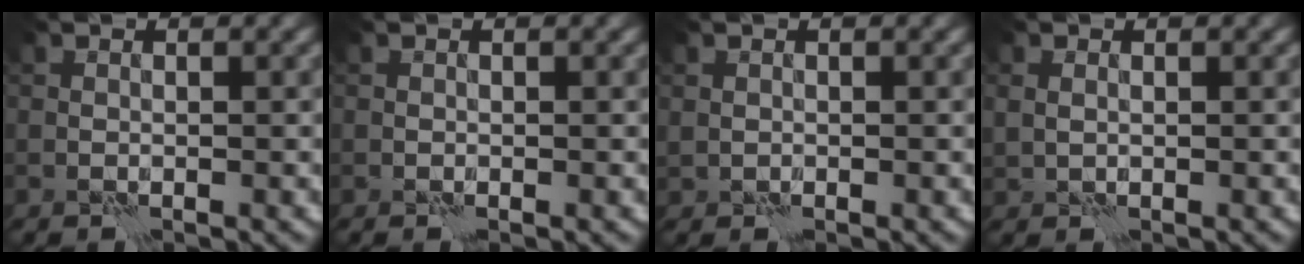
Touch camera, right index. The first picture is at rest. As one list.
[{"total": 0.0}, {"total": 0.5, "force": [0.3, 0.4, 0.0], "torque": [-0.001, 0.004, 0.009]}, {"total": 0.9, "force": [0.4, 0.7, 0.4], "torque": [-0.008, 0.002, 0.014]}]